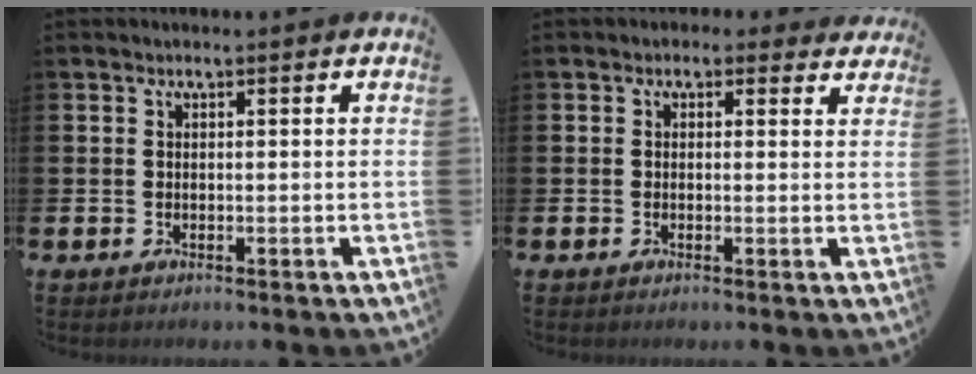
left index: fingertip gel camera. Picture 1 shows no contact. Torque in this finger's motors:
{"motor_torque": [1.14, -1.00, 0.20, 0.05]}